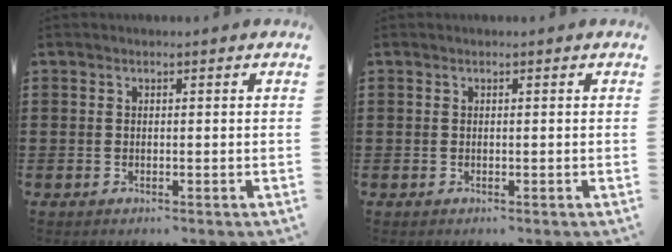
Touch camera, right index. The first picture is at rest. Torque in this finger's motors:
{"motor_torque": [0.03, -0.03, 0.00, 0.00]}